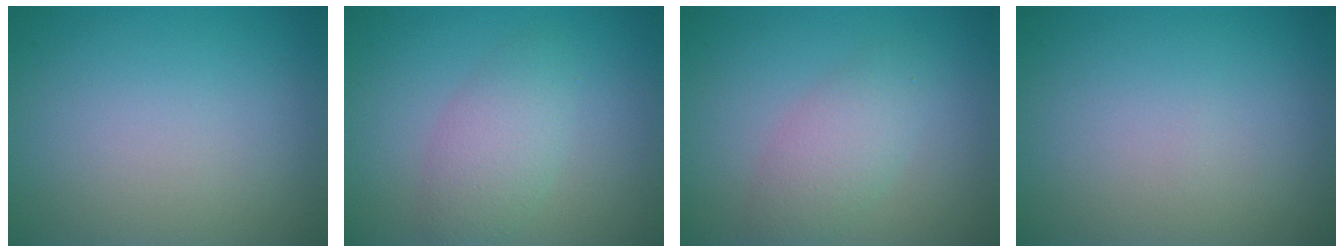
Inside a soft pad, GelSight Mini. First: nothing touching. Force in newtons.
{"total": 3.3, "press": 3.3, "slide": 0.1}
{"total": 3.0, "press": 3.0, "slide": 0.1}
{"total": 0.0}